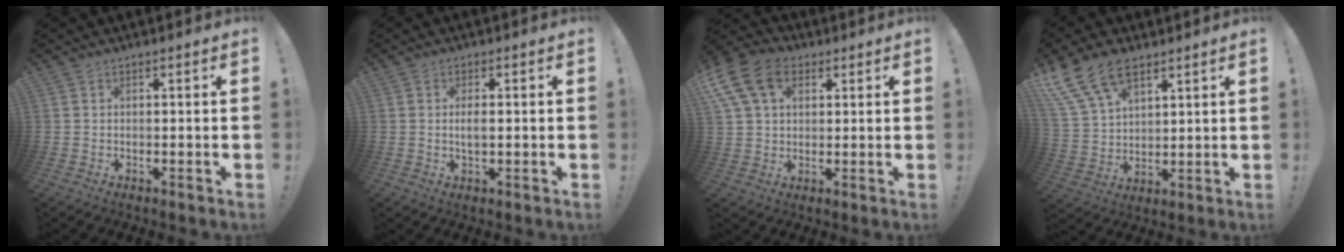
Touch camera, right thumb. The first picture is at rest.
{"total": 2.5, "force": [-0.2, 0.8, 2.3], "torque": [-0.030, -0.003, -0.007]}
{"total": 14.4, "force": [5.8, 9.9, 8.6], "torque": [-0.163, -0.015, 0.114]}
{"total": 13.8, "force": [9.0, 7.4, 7.3], "torque": [-0.148, -0.044, 0.171]}